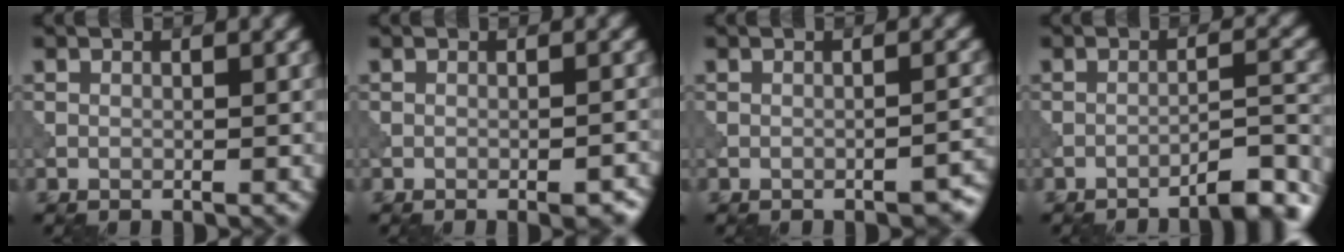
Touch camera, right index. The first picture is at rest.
{"total": 2.5, "force": [-1.6, 0.6, 1.8], "torque": [-0.026, 0.001, -0.022]}
{"total": 2.3, "force": [-1.9, 0.5, 1.3], "torque": [-0.011, 0.008, -0.026]}
{"total": 4.8, "force": [-3.9, 0.6, 2.7], "torque": [-0.028, 0.018, -0.059]}